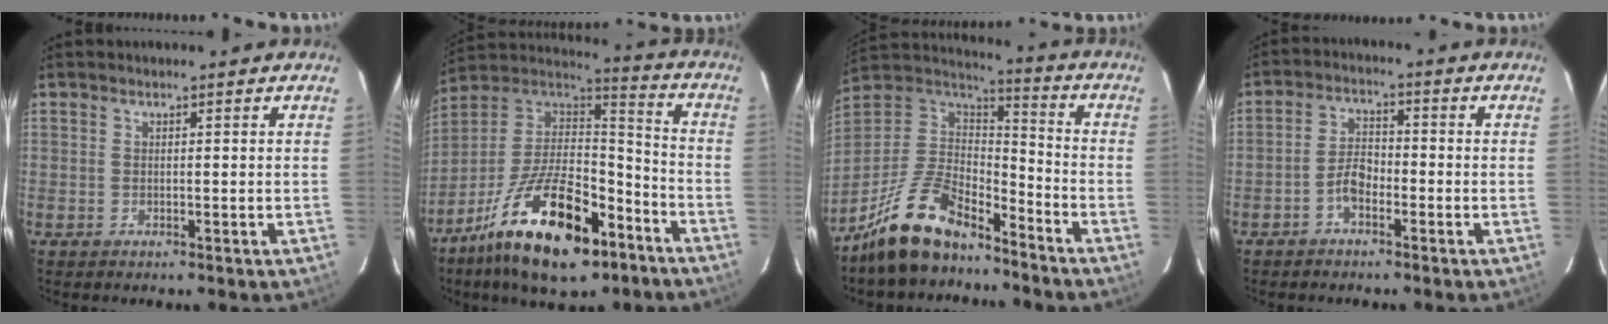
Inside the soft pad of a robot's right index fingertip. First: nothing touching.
{"total": 24.2, "force": [-13.4, 10.5, 17.1], "torque": [-0.325, -0.012, -0.219]}
{"total": 17.6, "force": [-13.4, 6.8, 9.1], "torque": [-0.210, 0.001, -0.245]}
{"total": 4.2, "force": [-2.5, 2.1, 2.7], "torque": [-0.057, 0.013, -0.047]}